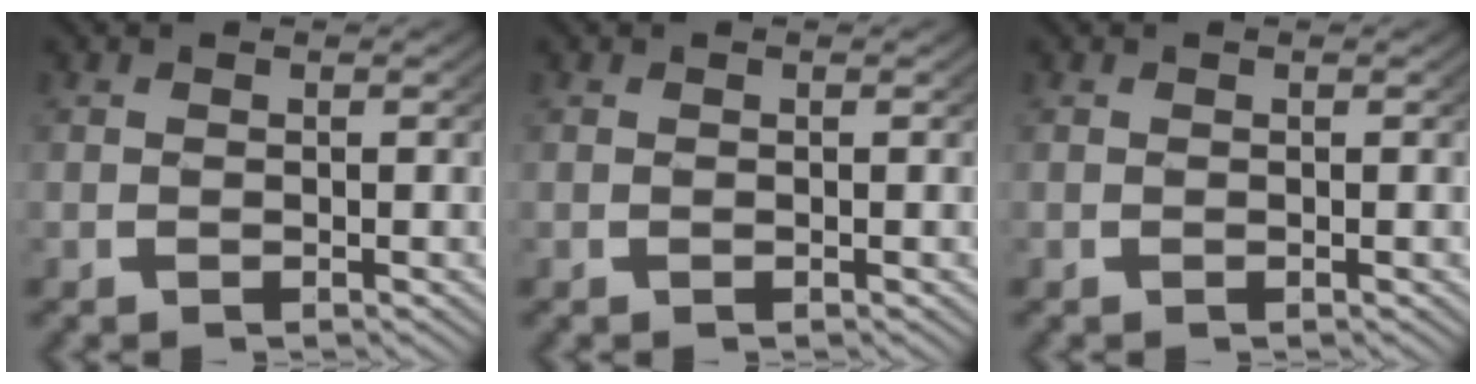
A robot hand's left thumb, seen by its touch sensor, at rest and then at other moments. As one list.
[{"total": 0.0}, {"total": 0.0}]